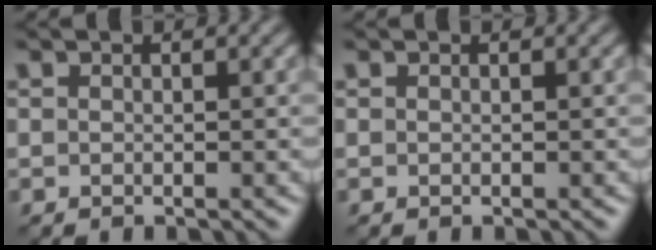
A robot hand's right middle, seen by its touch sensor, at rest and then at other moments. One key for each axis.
{"total": 0.0}